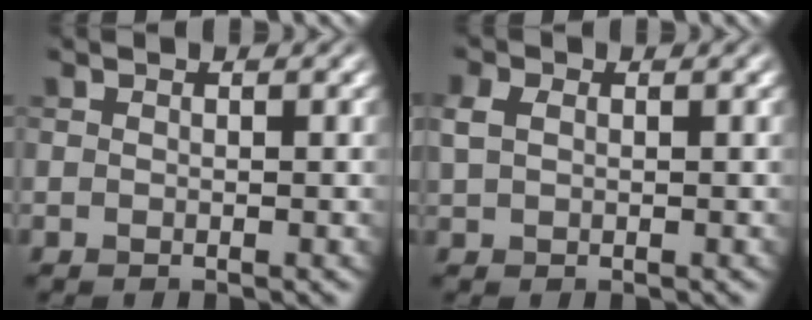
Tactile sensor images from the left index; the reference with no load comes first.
{"total": 1.8, "force": [0.5, 1.4, 1.1], "torque": [-0.028, 0.004, 0.009]}